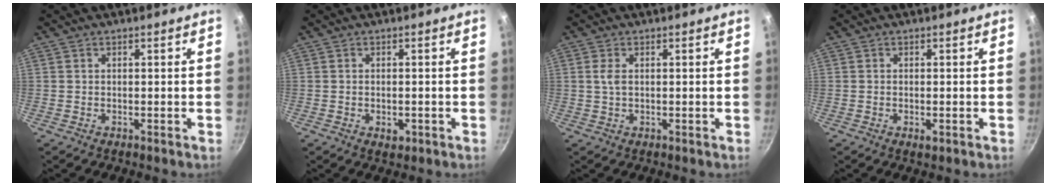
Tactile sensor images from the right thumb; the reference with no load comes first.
{"total": 2.2, "force": [-0.6, 1.4, 1.5], "torque": [-0.023, -0.002, -0.009]}
{"total": 2.2, "force": [0.4, 1.2, 1.8], "torque": [-0.036, 0.000, 0.009]}
{"total": 1.3, "force": [-0.3, 0.6, 1.1], "torque": [-0.020, -0.003, -0.005]}